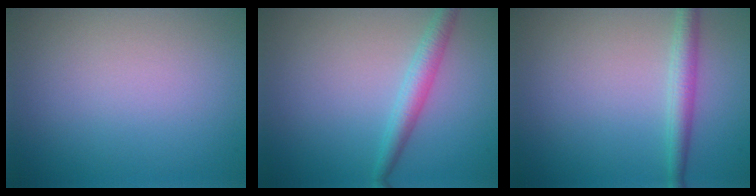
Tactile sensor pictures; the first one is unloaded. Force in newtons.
{"total": 2.5, "press": 2.5, "slide": 0.0}
{"total": 2.4, "press": 2.4, "slide": 0.0}